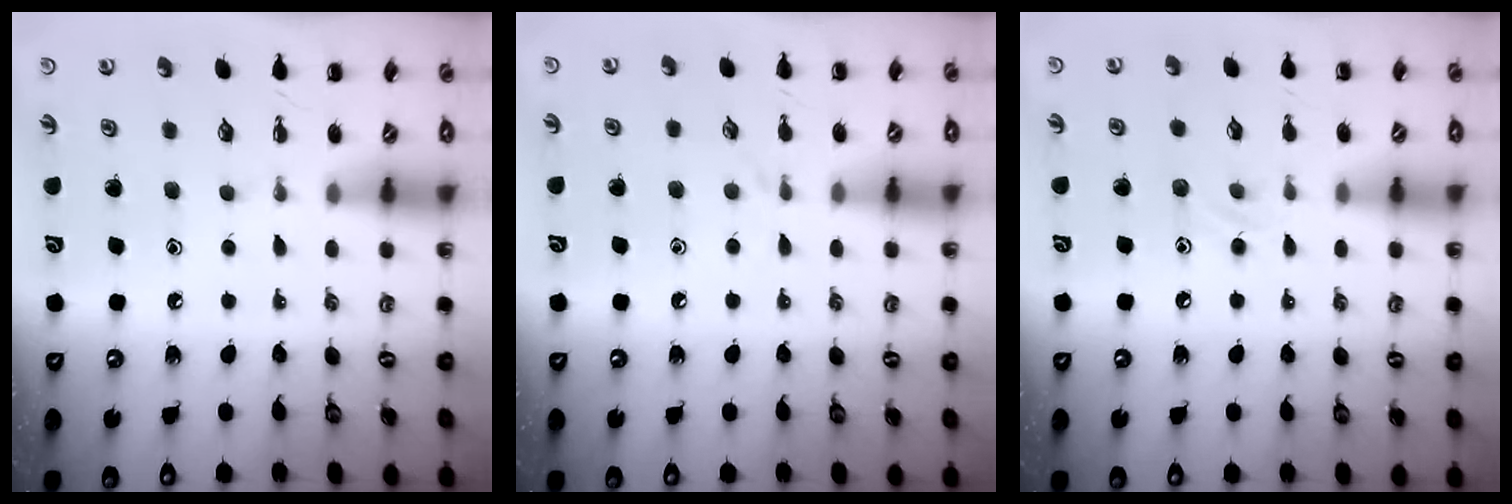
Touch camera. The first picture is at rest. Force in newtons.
{"total": 3.0, "press": 2.8, "slide": 1.1}
{"total": 6.3, "press": 6.1, "slide": 1.6}